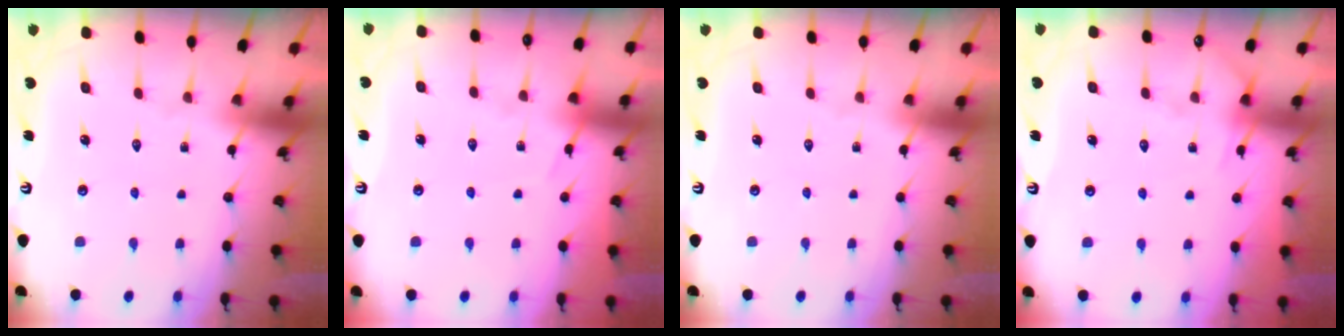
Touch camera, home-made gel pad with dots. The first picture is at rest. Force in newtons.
{"total": 6.4, "press": 6.4, "slide": 0.8}
{"total": 0.0}
{"total": 5.7, "press": 5.7, "slide": 0.7}